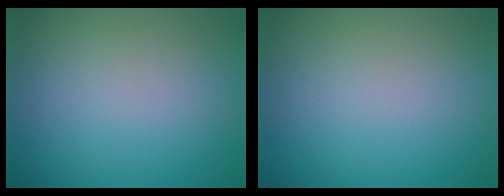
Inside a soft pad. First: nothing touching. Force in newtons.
{"total": 0.0}